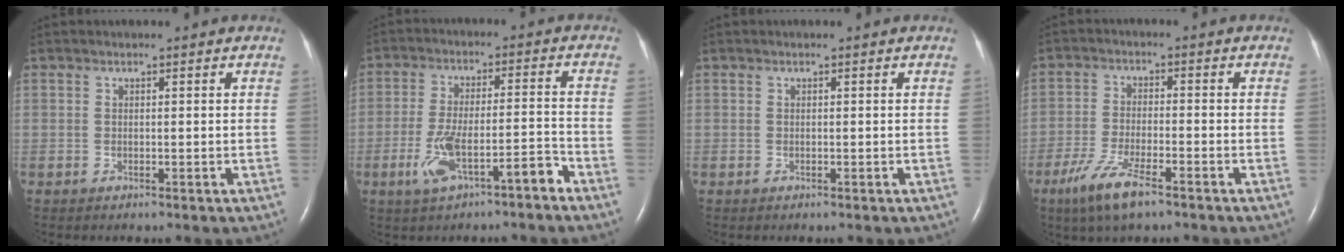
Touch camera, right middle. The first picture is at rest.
{"total": 8.4, "force": [-4.9, 1.7, 6.5], "torque": [-0.129, 0.012, -0.079]}
{"total": 0.0}
{"total": 7.4, "force": [-4.8, 1.3, 5.5], "torque": [-0.119, -0.014, -0.088]}